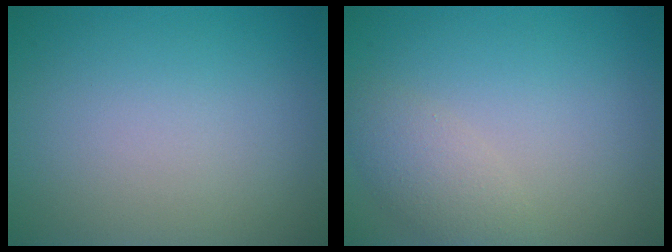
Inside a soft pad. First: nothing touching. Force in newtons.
{"total": 2.4, "press": 2.4, "slide": 0.2}